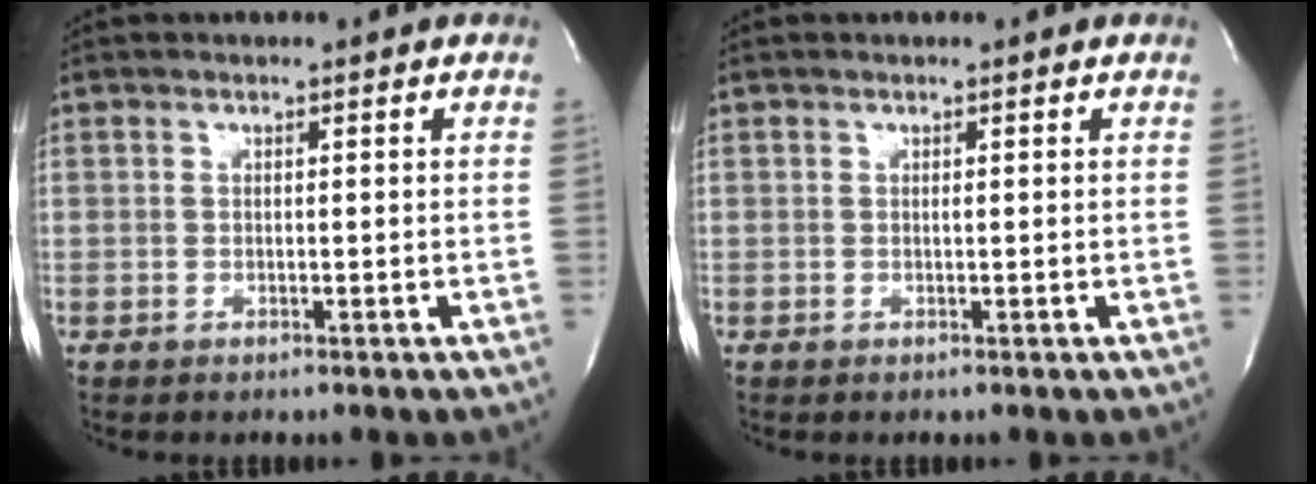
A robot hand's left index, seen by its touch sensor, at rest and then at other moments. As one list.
[{"total": 0.0}]